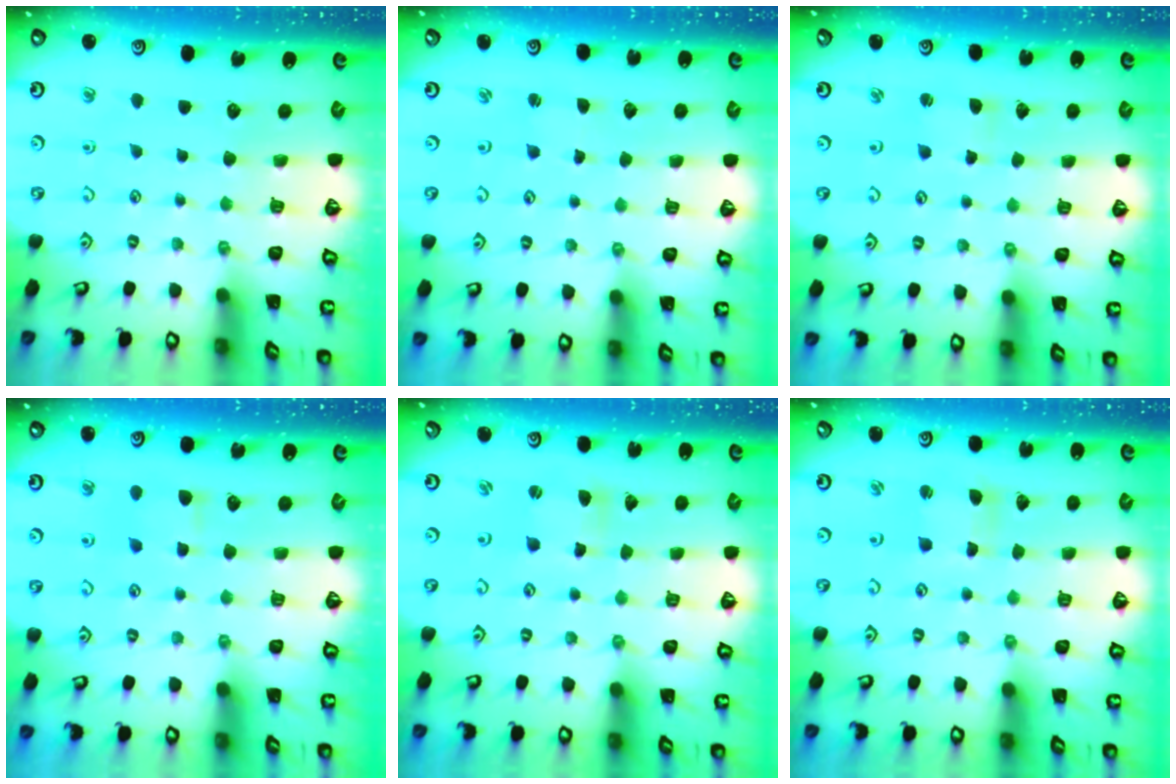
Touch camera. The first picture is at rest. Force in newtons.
{"total": 0.9, "press": 0.9, "slide": 0.2}
{"total": 2.1, "press": 2.1, "slide": 0.2}
{"total": 5.0, "press": 4.9, "slide": 0.7}
{"total": 2.1, "press": 2.1, "slide": 0.3}
{"total": 2.1, "press": 2.1, "slide": 0.3}